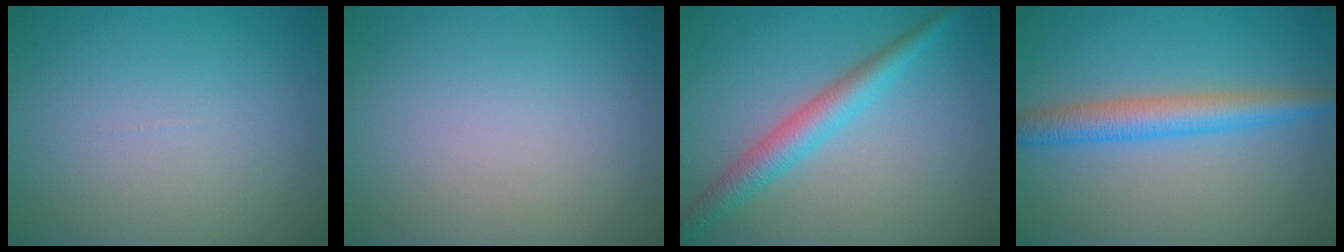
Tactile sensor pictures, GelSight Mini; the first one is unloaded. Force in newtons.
{"total": 0.0}
{"total": 3.5, "press": 3.5, "slide": 0.1}
{"total": 3.9, "press": 3.9, "slide": 0.1}